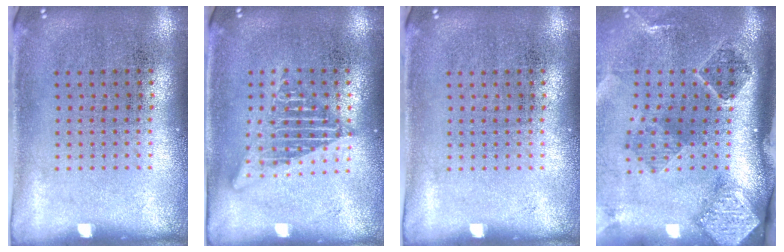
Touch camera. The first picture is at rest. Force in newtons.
{"total": 2.0, "press": 2.0, "slide": 0.2}
{"total": 0.0}
{"total": 2.9, "press": 1.8, "slide": 2.2}